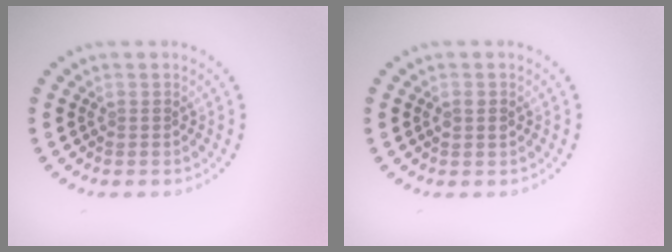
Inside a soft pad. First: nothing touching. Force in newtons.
{"total": 1.2, "press": 1.2, "slide": 0.1}